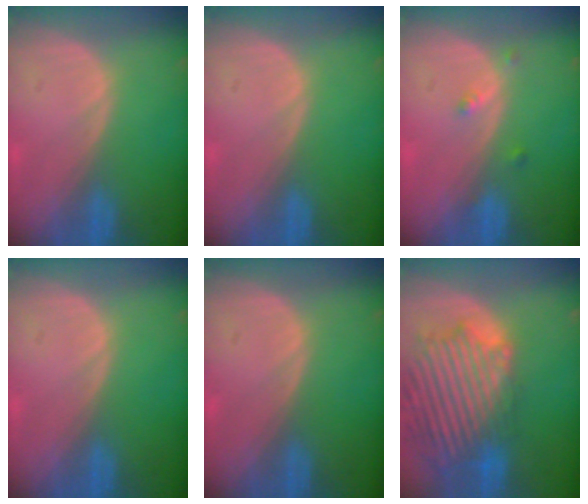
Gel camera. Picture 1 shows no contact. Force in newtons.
{"total": 0.0}
{"total": 1.9, "press": 1.5, "slide": 1.0}
{"total": 0.0}
{"total": 0.0}
{"total": 14.5, "press": 12.3, "slide": 7.6}